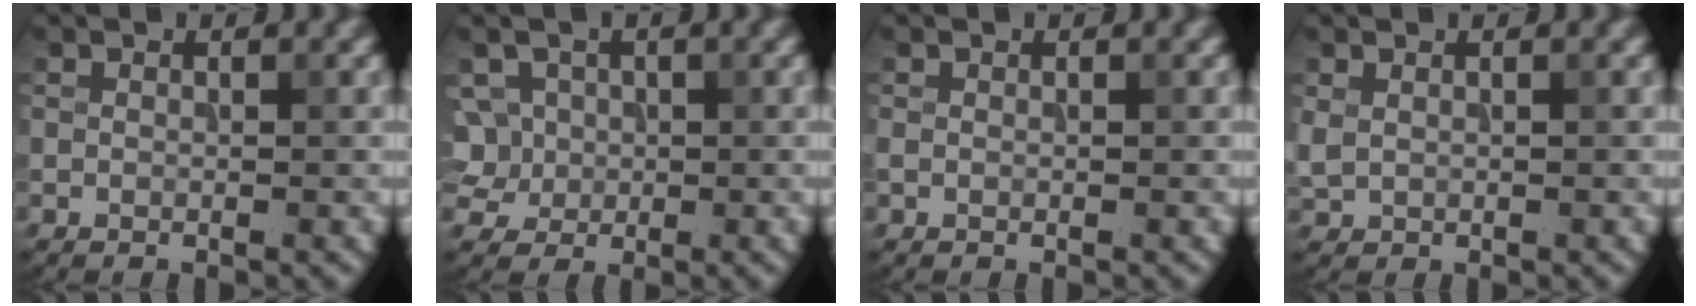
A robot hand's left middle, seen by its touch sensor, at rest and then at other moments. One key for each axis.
{"total": 4.7, "fx": 0.7, "fy": 4.2, "fz": 2.1, "tx": -0.038, "ty": 0.021, "tz": 0.012}
{"total": 0.6, "fx": 0.0, "fy": 0.5, "fz": 0.3, "tx": -0.007, "ty": -0.001, "tz": -0.002}
{"total": 1.0, "fx": 0.3, "fy": 0.8, "fz": 0.6, "tx": -0.017, "ty": 0.000, "tz": 0.010}